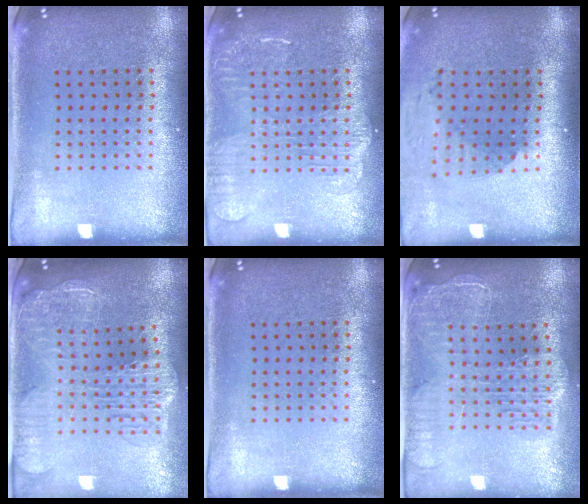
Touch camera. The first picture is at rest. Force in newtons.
{"total": 2.8, "press": 2.7, "slide": 0.4}
{"total": 1.9, "press": 1.5, "slide": 1.2}
{"total": 3.0, "press": 2.5, "slide": 1.7}
{"total": 0.0}
{"total": 2.4, "press": 2.1, "slide": 1.2}